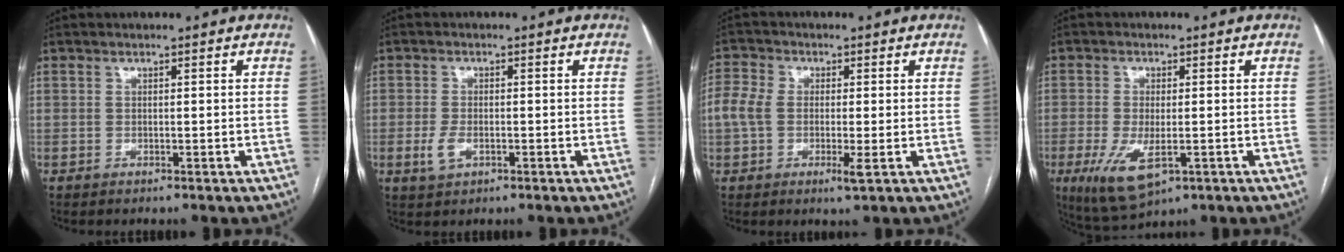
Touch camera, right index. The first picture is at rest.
{"total": 3.1, "force": [-1.0, 1.6, 2.5], "torque": [-0.055, -0.001, -0.016]}
{"total": 6.8, "force": [-0.8, 3.2, 5.9], "torque": [-0.135, 0.007, -0.016]}
{"total": 8.2, "force": [-2.9, 3.1, 7.0], "torque": [-0.138, -0.020, -0.038]}